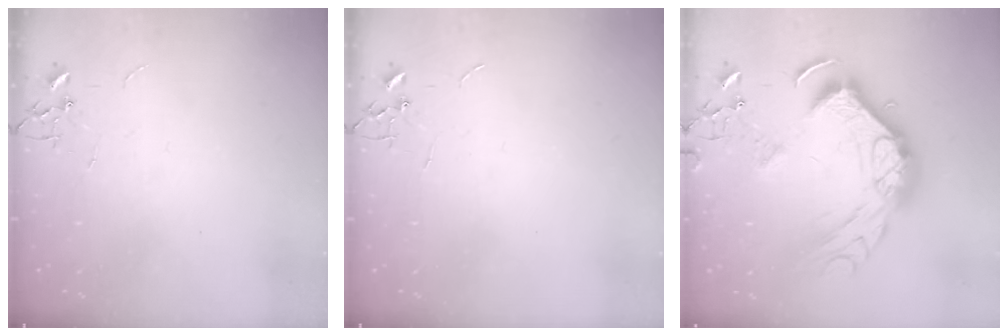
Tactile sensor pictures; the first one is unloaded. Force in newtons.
{"total": 0.0}
{"total": 23.8, "press": 23.7, "slide": 2.3}